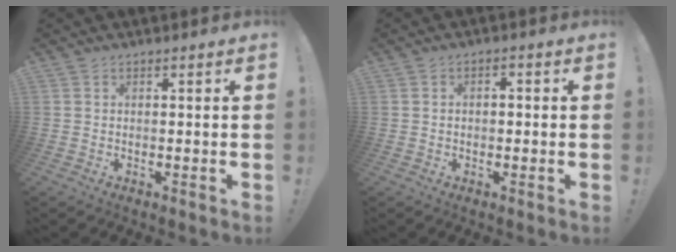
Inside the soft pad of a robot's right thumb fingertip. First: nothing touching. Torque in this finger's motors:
{"motor_torque": [-0.08, -0.08, -0.21, 0.33, -0.04]}